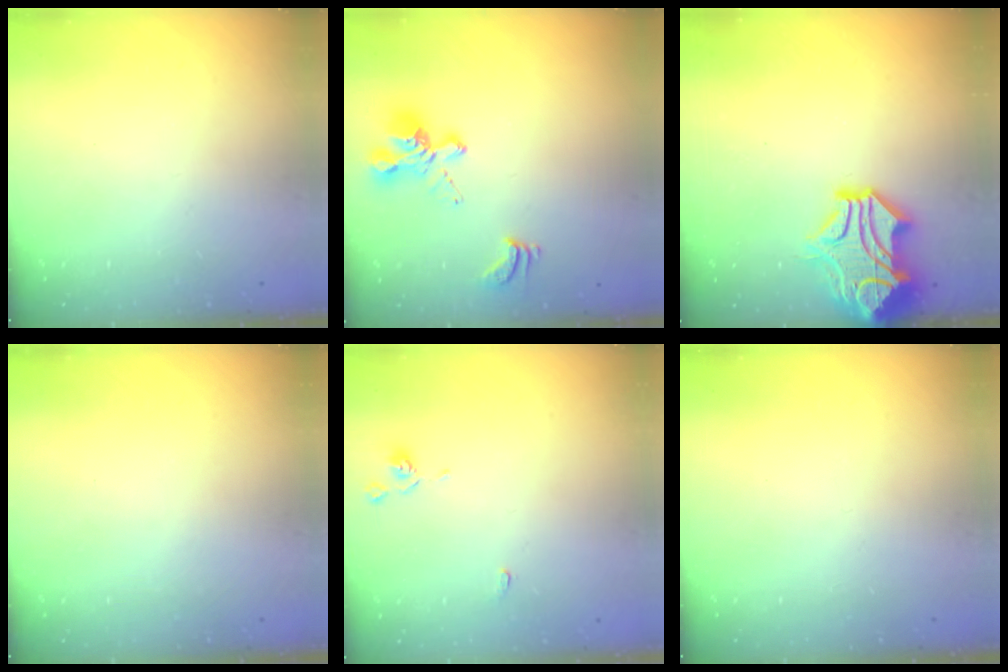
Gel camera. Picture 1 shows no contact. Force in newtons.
{"total": 5.6, "press": 5.4, "slide": 1.5}
{"total": 6.2, "press": 5.8, "slide": 2.2}
{"total": 0.0}
{"total": 1.8, "press": 1.8, "slide": 0.3}
{"total": 0.0}